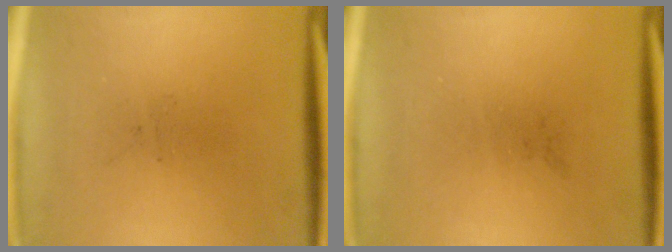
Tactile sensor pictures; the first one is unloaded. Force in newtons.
{"total": 0.0}